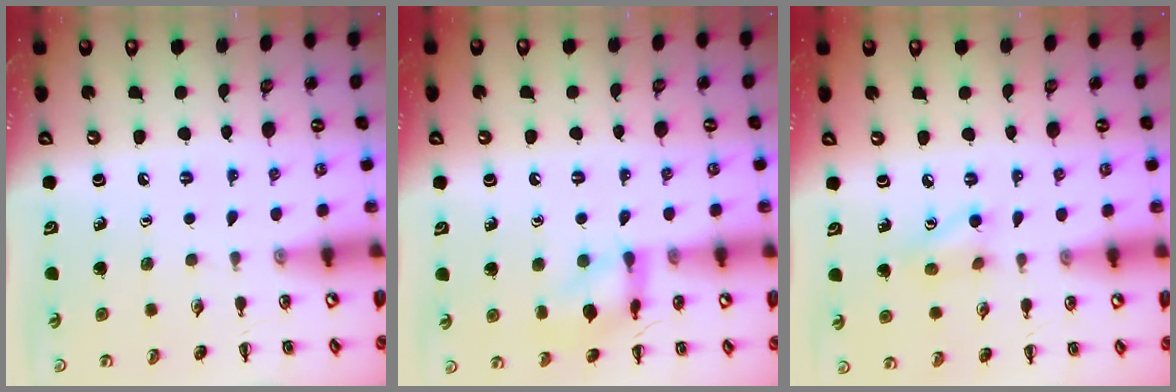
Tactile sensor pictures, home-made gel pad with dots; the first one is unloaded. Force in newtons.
{"total": 11.1, "press": 11.1, "slide": 0.7}
{"total": 5.4, "press": 5.3, "slide": 1.2}